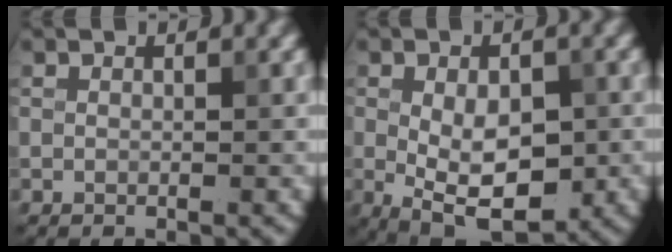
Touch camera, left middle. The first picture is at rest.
{"total": 7.8, "force": [-1.5, 4.3, 6.4], "torque": [-0.113, -0.021, -0.013]}